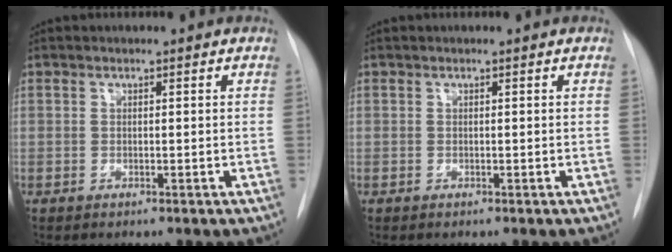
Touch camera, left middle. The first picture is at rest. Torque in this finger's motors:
{"motor_torque": [0.00, 0.00, 0.00, 0.00]}